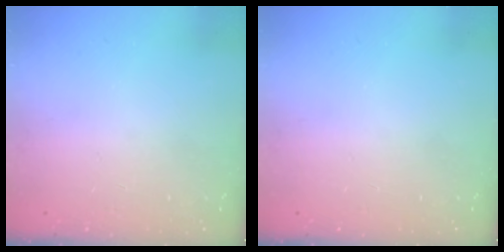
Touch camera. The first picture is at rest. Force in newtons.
{"total": 0.0}